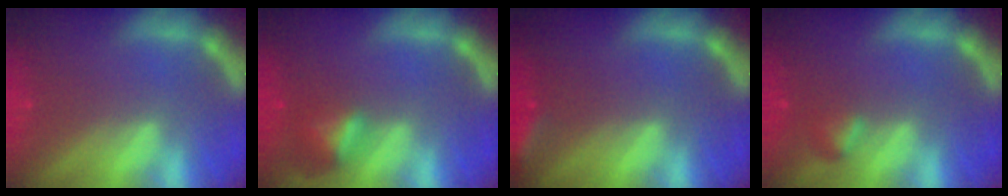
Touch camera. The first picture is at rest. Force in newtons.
{"total": 2.9}
{"total": 2.9}
{"total": 1.4}